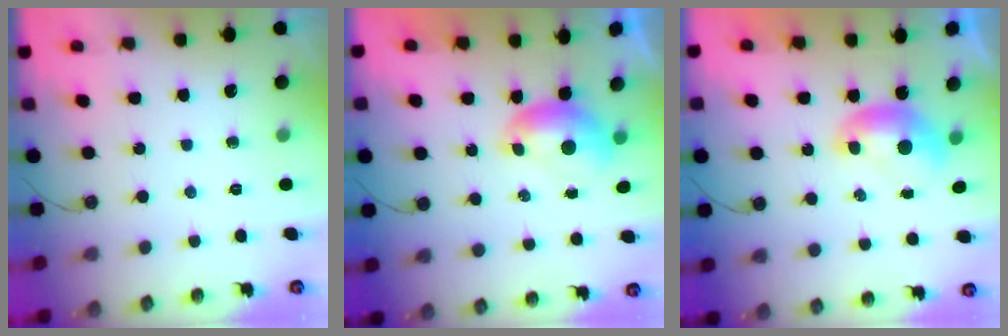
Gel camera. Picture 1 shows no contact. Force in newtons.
{"total": 1.0, "press": 0.4, "slide": 0.9}
{"total": 0.0}